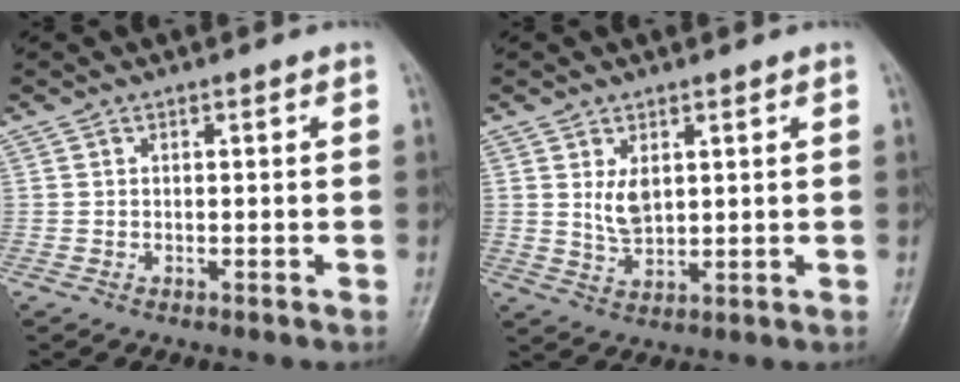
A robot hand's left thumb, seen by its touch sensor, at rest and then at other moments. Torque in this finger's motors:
{"motor_torque": [1.31, 0.55, 1.02, -0.15, 0.02]}